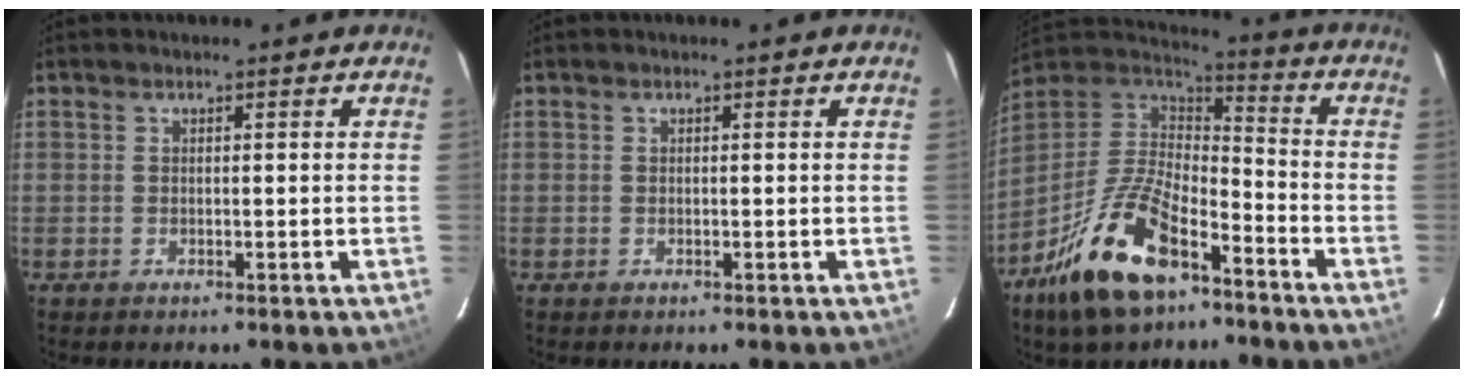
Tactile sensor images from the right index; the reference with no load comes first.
{"total": 0.0}
{"total": 20.1, "force": [-12.2, 8.7, 13.5], "torque": [-0.284, -0.015, -0.224]}